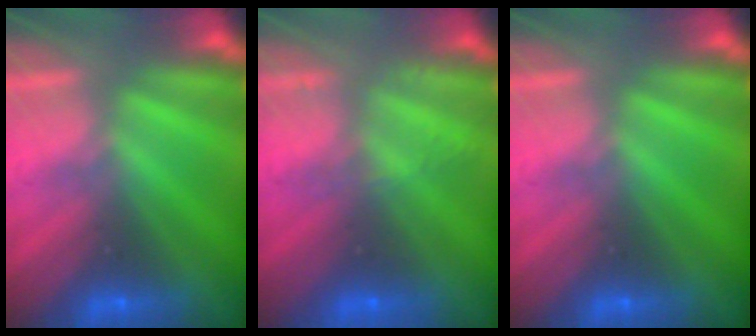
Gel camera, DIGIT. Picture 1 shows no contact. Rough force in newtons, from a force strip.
{"total": 2.1}
{"total": 0.0}